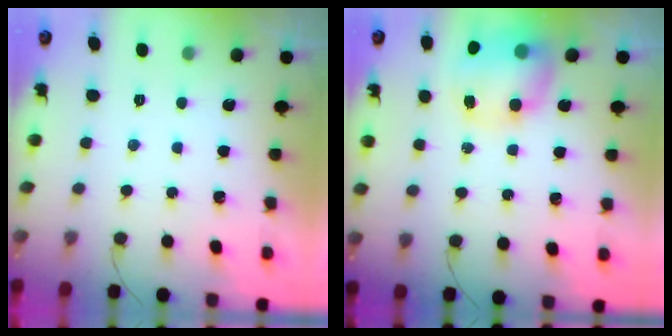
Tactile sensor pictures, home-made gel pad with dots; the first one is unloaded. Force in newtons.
{"total": 10.8, "press": 10.5, "slide": 2.6}